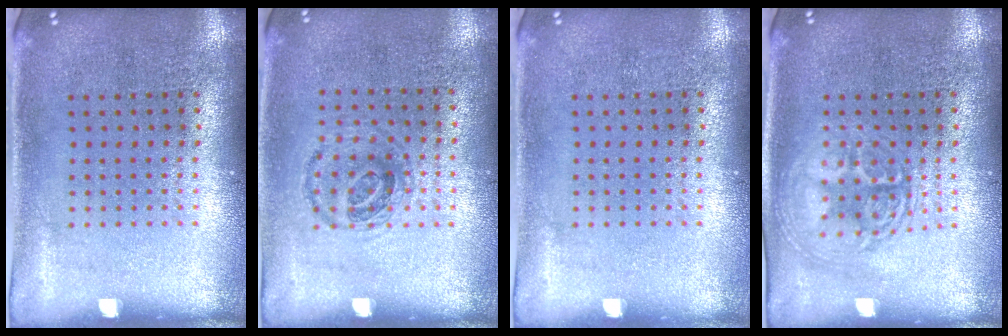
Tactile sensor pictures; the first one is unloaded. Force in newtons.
{"total": 1.0, "press": 0.8, "slide": 0.5}
{"total": 0.0}
{"total": 2.0, "press": 1.9, "slide": 0.3}